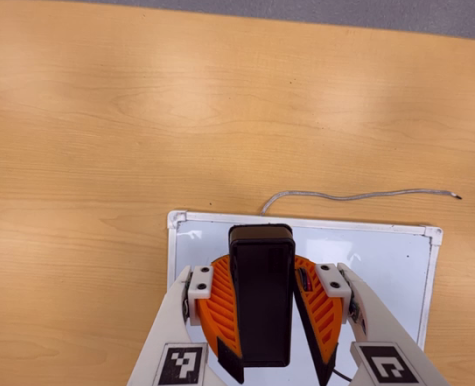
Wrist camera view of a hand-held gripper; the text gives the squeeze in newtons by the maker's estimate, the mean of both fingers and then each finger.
{"total": 11.2, "left": 10.6, "right": 11.9}